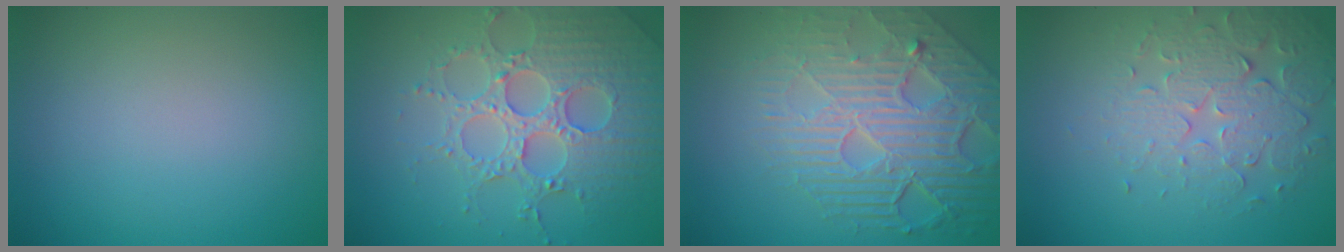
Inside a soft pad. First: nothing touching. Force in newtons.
{"total": 5.3, "press": 5.1, "slide": 1.2}
{"total": 8.6, "press": 5.8, "slide": 6.4}
{"total": 4.2, "press": 3.9, "slide": 1.5}